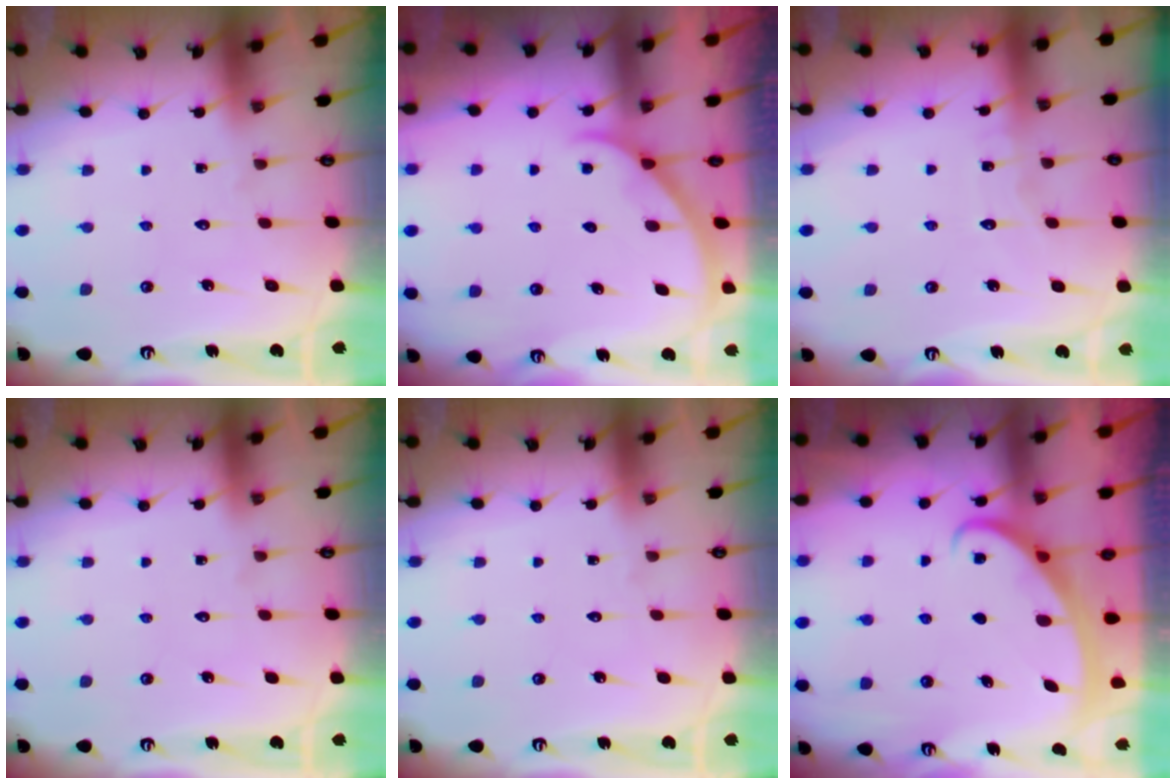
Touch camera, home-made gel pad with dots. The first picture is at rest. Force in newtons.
{"total": 1.9, "press": 1.9, "slide": 0.2}
{"total": 4.7, "press": 4.7, "slide": 0.5}
{"total": 0.0}
{"total": 0.0}
{"total": 2.7, "press": 2.7, "slide": 0.4}